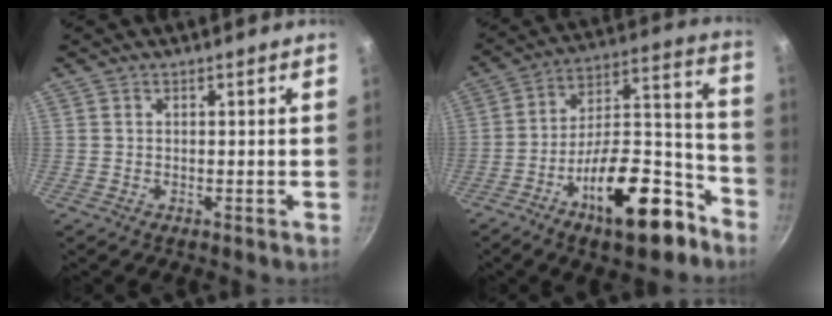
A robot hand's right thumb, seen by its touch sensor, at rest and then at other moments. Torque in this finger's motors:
{"motor_torque": [0.25, 0.54, 1.52, -1.24, 0.32]}